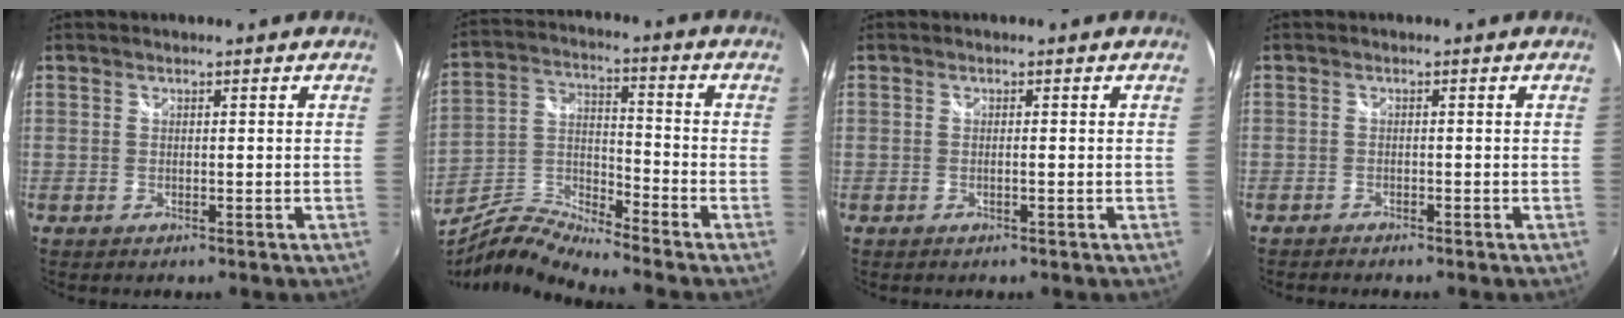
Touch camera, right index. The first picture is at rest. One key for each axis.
{"total": 7.2, "fx": -6.1, "fy": 0.4, "fz": 3.9, "tx": -0.088, "ty": 0.007, "tz": -0.132}
{"total": 0.7, "fx": -0.3, "fy": -0.1, "fz": 0.6, "tx": -0.008, "ty": 0.001, "tz": -0.006}
{"total": 0.8, "fx": -0.7, "fy": 0.1, "fz": -0.3, "tx": -0.003, "ty": 0.000, "tz": -0.019}